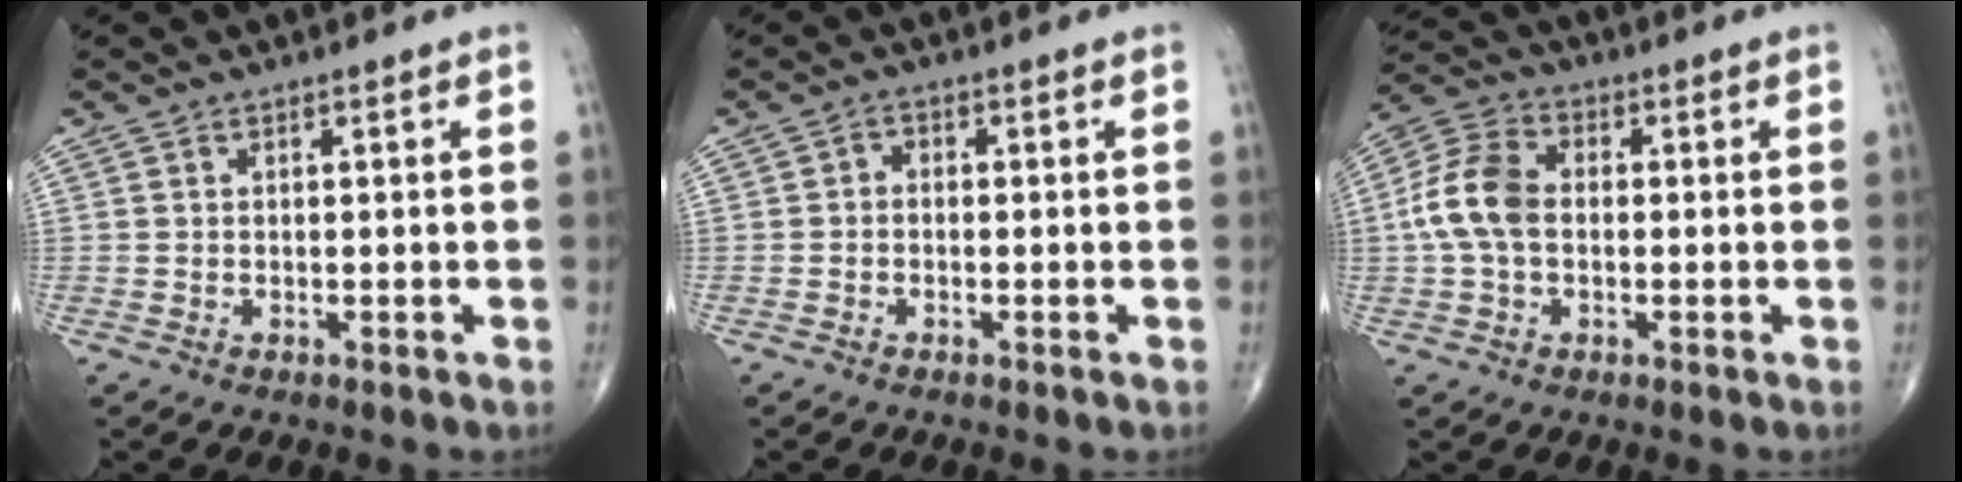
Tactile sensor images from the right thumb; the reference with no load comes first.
{"total": 1.4, "force": [-0.4, 1.1, 0.8], "torque": [-0.001, 0.007, -0.015]}
{"total": 10.0, "force": [-0.2, 6.8, 7.4], "torque": [-0.151, 0.028, -0.014]}